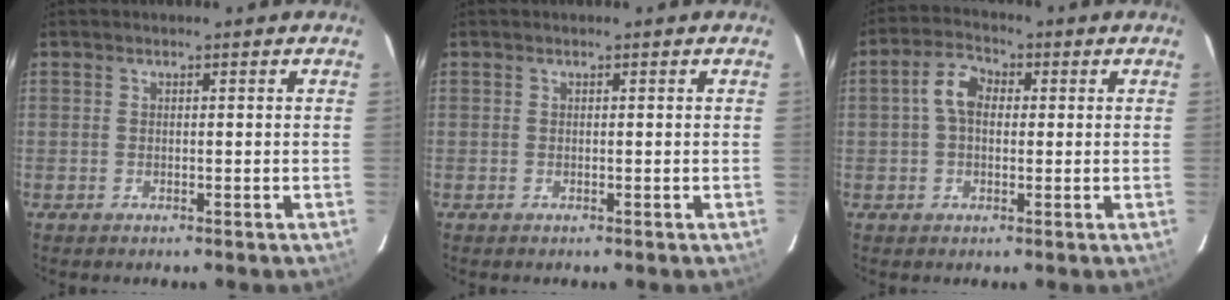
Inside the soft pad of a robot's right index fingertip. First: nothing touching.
{"total": 0.0}
{"total": 5.4, "force": [0.5, 3.7, 4.0], "torque": [-0.079, 0.021, 0.008]}